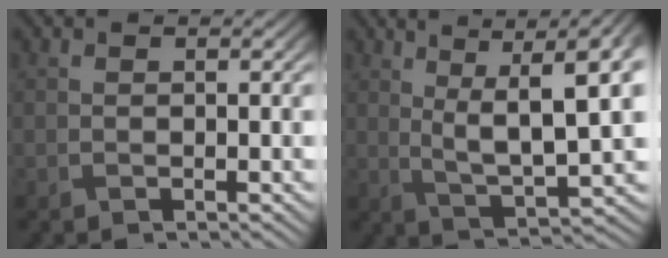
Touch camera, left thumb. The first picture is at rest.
{"total": 11.5, "force": [3.8, 2.8, 10.5], "torque": [-0.193, 0.013, 0.074]}